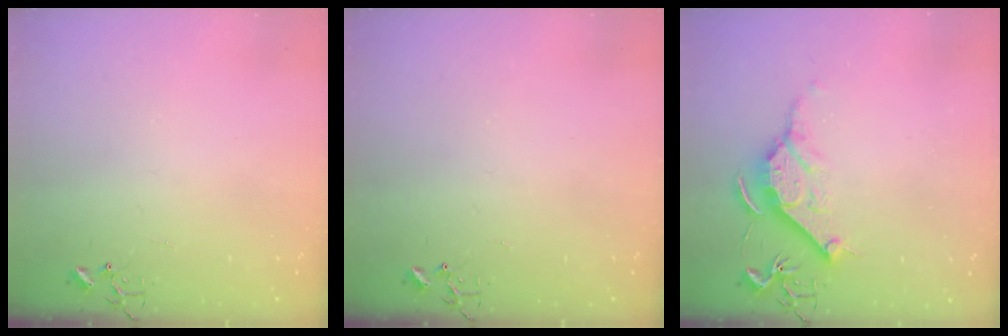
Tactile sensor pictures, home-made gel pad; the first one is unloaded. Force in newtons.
{"total": 0.0}
{"total": 11.4, "press": 11.4, "slide": 0.8}